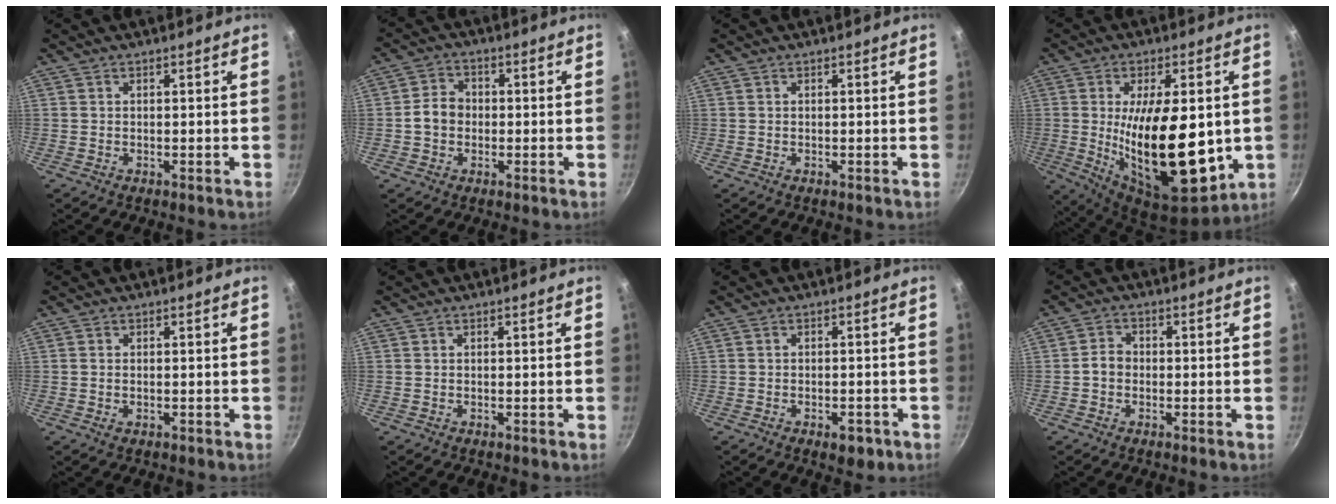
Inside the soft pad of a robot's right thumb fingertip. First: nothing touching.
{"total": 6.7, "force": [-0.3, 5.9, 3.2], "torque": [-0.026, 0.014, -0.016]}
{"total": 0.0}
{"total": 22.8, "force": [-0.9, 10.3, 20.3], "torque": [-0.316, -0.028, -0.004]}
{"total": 0.8, "force": [-0.2, 0.5, 0.6], "torque": [-0.012, 0.000, -0.004]}
{"total": 0.0}
{"total": 3.9, "force": [-2.0, 2.1, 2.6], "torque": [-0.024, 0.015, -0.018]}
{"total": 2.9, "force": [-0.6, 2.4, 1.6], "torque": [-0.016, 0.016, -0.015]}